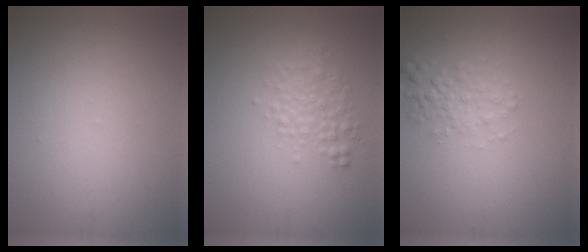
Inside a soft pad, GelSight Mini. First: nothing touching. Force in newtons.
{"total": 2.5, "press": 2.5, "slide": 0.0}
{"total": 2.2, "press": 2.2, "slide": 0.1}